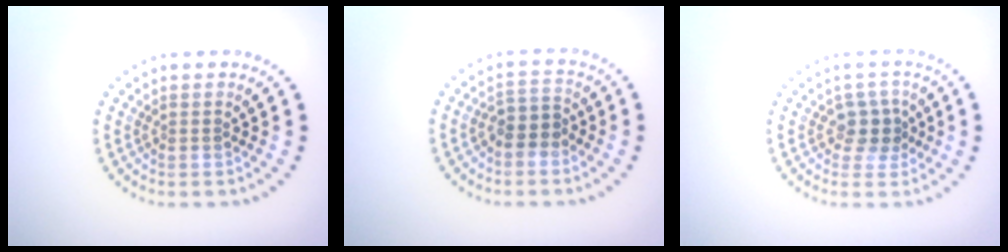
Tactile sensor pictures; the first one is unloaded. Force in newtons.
{"total": 2.3, "press": 2.0, "slide": 1.2}
{"total": 2.3, "press": 1.9, "slide": 1.3}